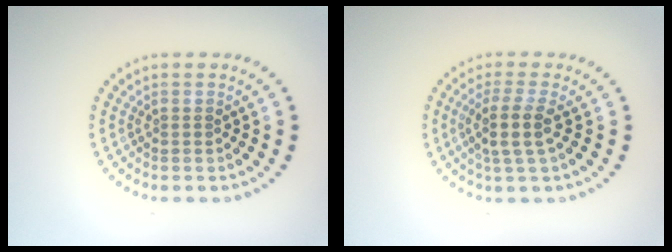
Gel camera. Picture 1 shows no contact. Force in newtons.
{"total": 2.8, "press": 2.3, "slide": 1.6}